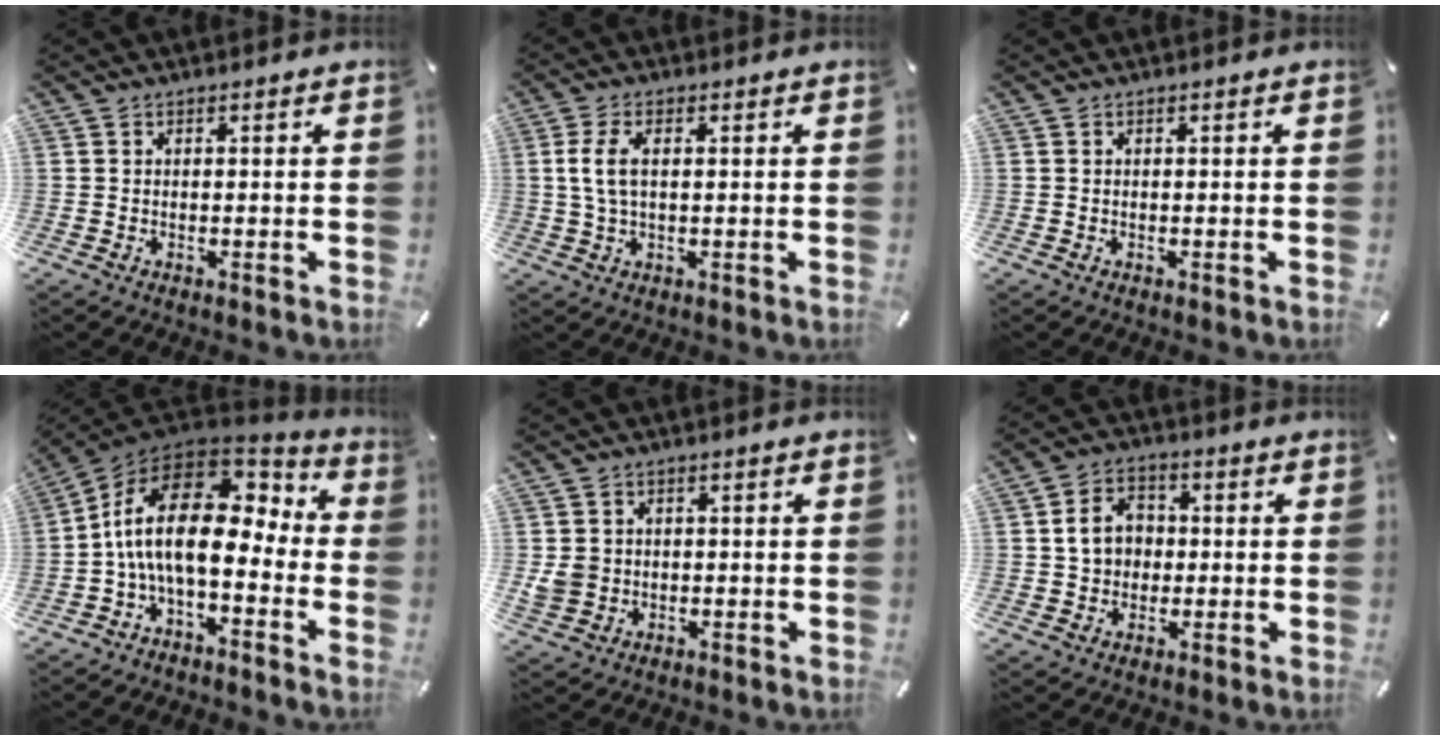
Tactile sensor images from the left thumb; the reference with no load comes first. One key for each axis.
{"total": 6.2, "fx": 1.2, "fy": 2.9, "fz": 5.3, "tx": -0.126, "ty": -0.001, "tz": 0.015}
{"total": 0.0}
{"total": 18.2, "fx": 1.0, "fy": 9.2, "fz": 15.7, "tx": -0.321, "ty": -0.013, "tz": 0.016}
{"total": 4.8, "fx": -0.3, "fy": 4.6, "fz": 1.4, "tx": -0.038, "ty": 0.003, "tz": -0.006}
{"total": 7.4, "fx": 0.4, "fy": 6.2, "fz": 4.1, "tx": -0.083, "ty": 0.006, "tz": 0.003}